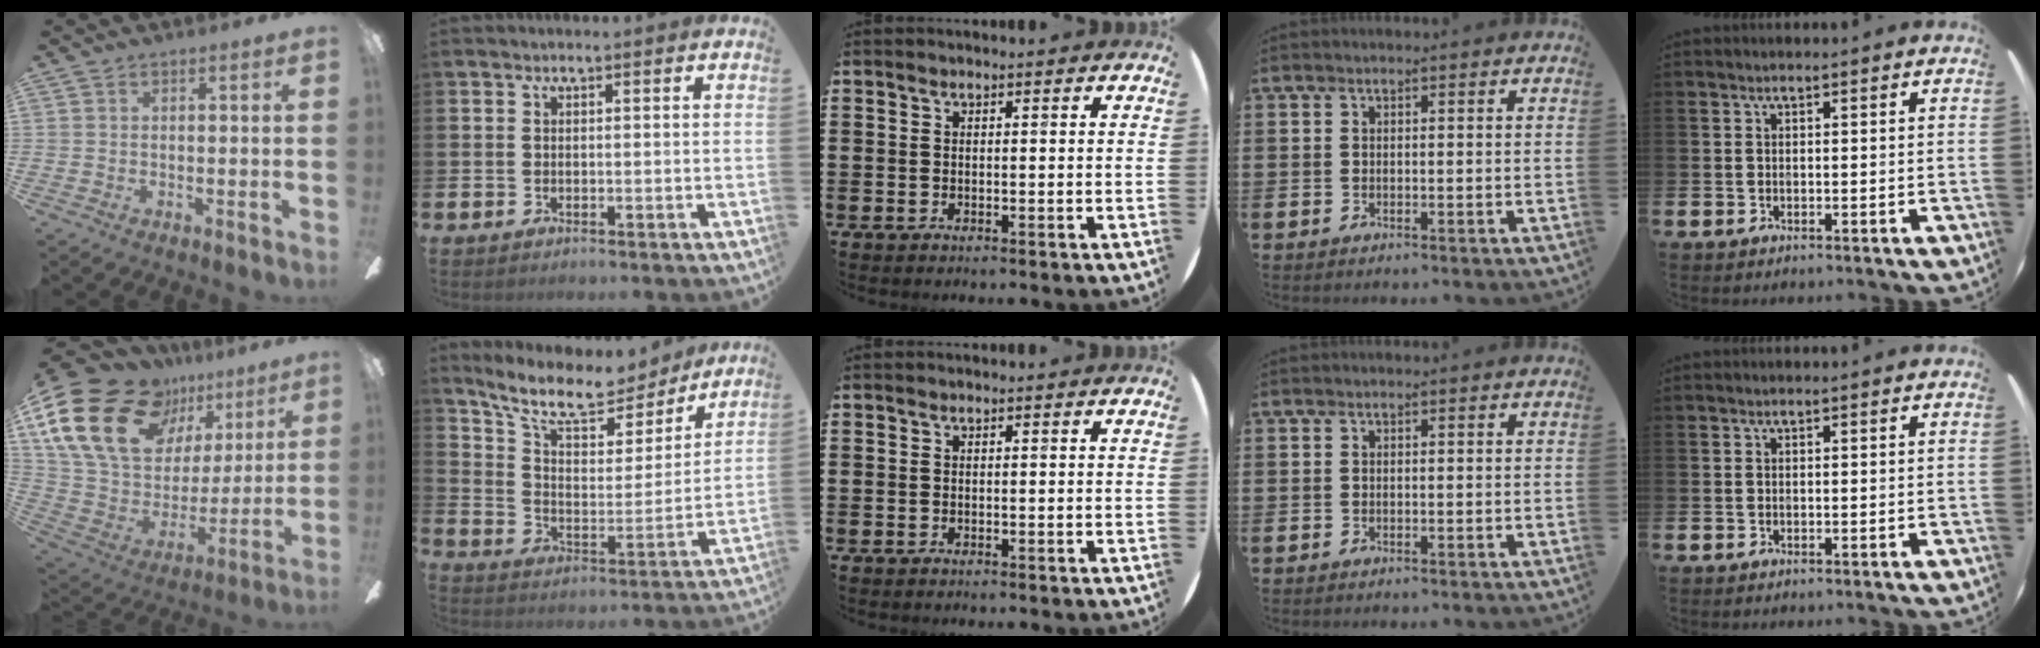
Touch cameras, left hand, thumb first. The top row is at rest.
{"thumb": {"total": 24.8, "force": [14.0, 15.3, 13.6], "torque": [-0.281, -0.071, 0.269]}, "index": {"total": 11.0, "force": [9.6, 3.5, 4.1], "torque": [-0.113, -0.064, 0.165]}}